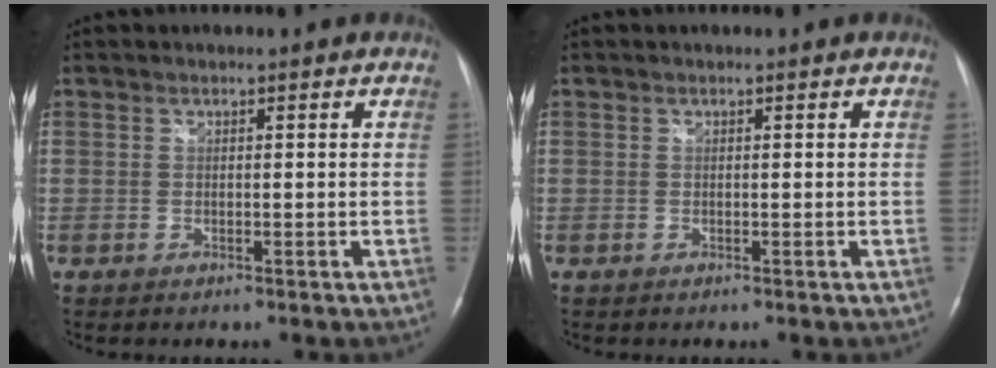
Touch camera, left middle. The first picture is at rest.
{"total": 0.0}